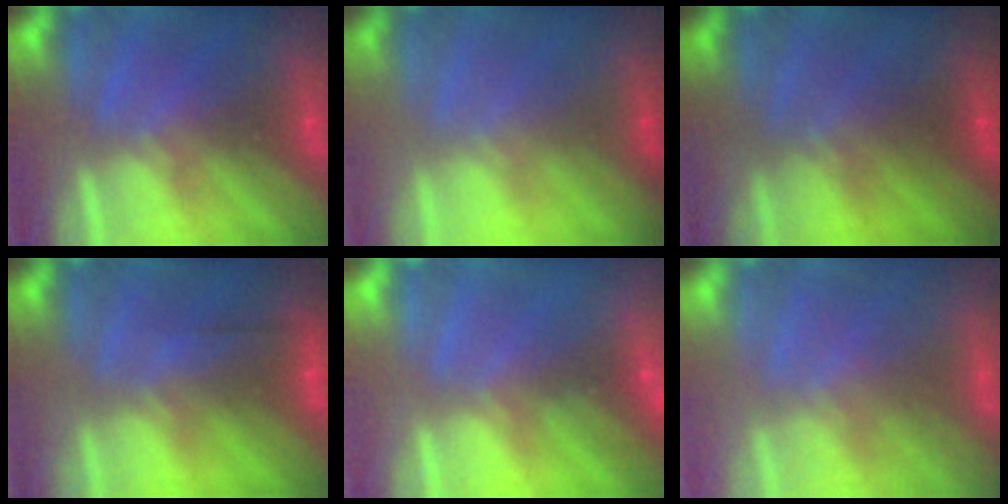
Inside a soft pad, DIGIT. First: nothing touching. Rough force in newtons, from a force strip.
{"total": 1.5}
{"total": 2.0}
{"total": 2.6}
{"total": 2.5}
{"total": 2.8}